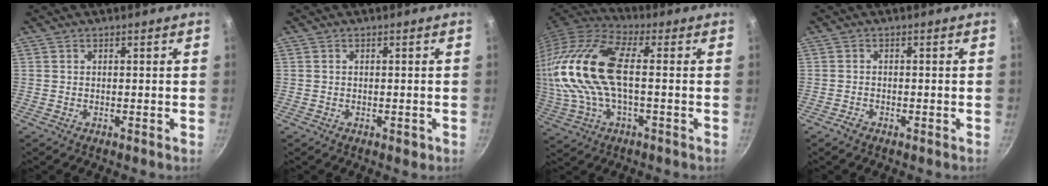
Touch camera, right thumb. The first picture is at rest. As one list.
[{"total": 1.2, "force": [-0.5, 0.7, 0.8], "torque": [-0.009, 0.002, -0.006]}, {"total": 20.0, "force": [0.9, 8.8, 17.9], "torque": [-0.372, 0.019, 0.005]}, {"total": 1.3, "force": [-1.0, 0.6, 0.6], "torque": [-0.016, 0.008, -0.020]}]